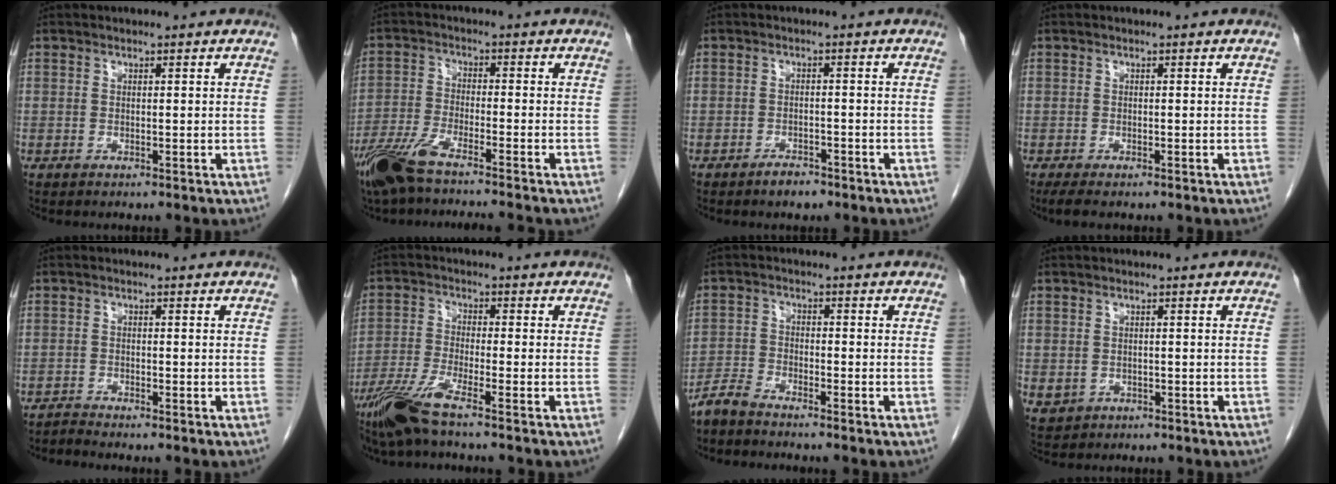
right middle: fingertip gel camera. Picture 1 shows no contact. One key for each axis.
{"total": 9.6, "fx": -7.7, "fy": 0.4, "fz": 5.6, "tx": -0.109, "ty": -0.026, "tz": -0.141}
{"total": 2.3, "fx": -1.8, "fy": 0.8, "fz": 1.1, "tx": -0.025, "ty": -0.001, "tz": -0.025}
{"total": 2.9, "fx": -2.1, "fy": 0.8, "fz": 1.7, "tx": -0.029, "ty": -0.009, "tz": -0.030}
{"total": 1.5, "fx": -1.4, "fy": -0.5, "fz": -0.4, "tx": 0.008, "ty": -0.008, "tz": -0.028}
{"total": 6.9, "fx": -5.1, "fy": -0.2, "fz": 4.7, "tx": -0.103, "ty": -0.024, "tz": -0.106}
{"total": 3.2, "fx": -3.2, "fy": 0.3, "fz": 0.7, "tx": -0.015, "ty": -0.010, "tz": -0.067}
{"total": 2.4, "fx": -0.8, "fy": 2.2, "fz": 0.6, "tx": -0.011, "ty": 0.002, "tz": -0.004}